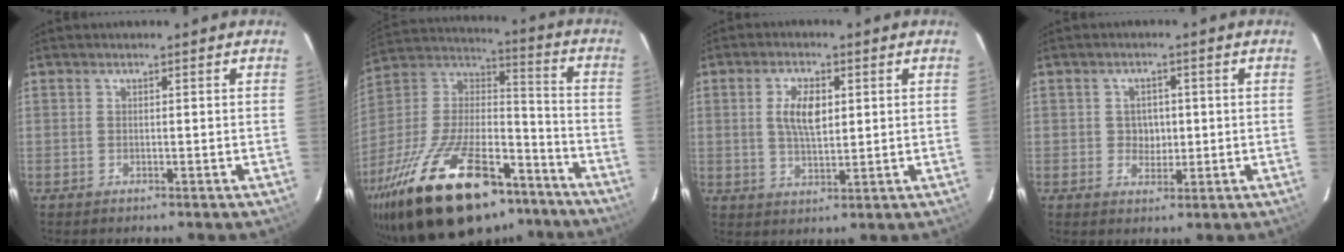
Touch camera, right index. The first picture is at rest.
{"total": 34.3, "force": [-22.9, 14.2, 21.2], "torque": [-0.412, -0.013, -0.352]}
{"total": 6.4, "force": [1.4, 3.0, 5.4], "torque": [-0.099, 0.004, 0.029]}
{"total": 3.5, "force": [0.0, 3.2, 1.4], "torque": [-0.023, 0.009, 0.002]}